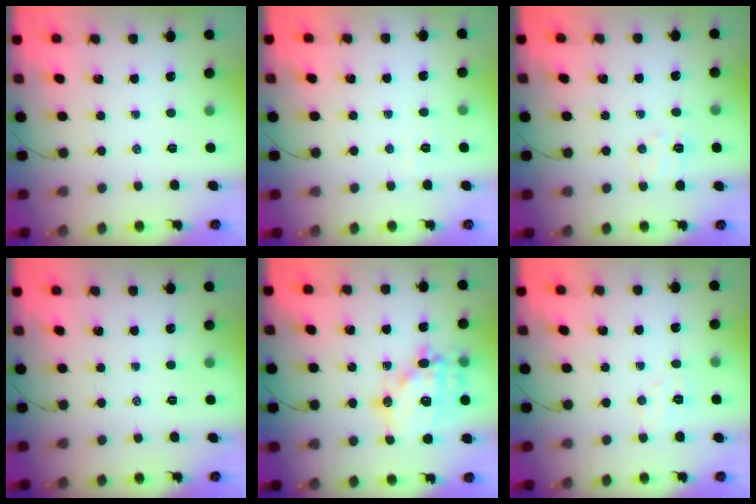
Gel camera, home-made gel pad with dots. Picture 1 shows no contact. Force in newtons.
{"total": 2.8, "press": 2.7, "slide": 0.8}
{"total": 5.6, "press": 5.5, "slide": 1.2}
{"total": 0.0}
{"total": 17.0, "press": 16.6, "slide": 3.5}
{"total": 4.9, "press": 4.8, "slide": 1.0}